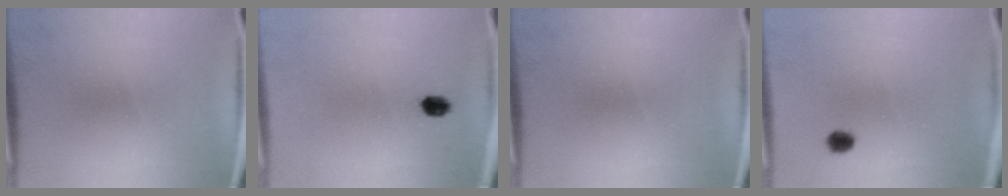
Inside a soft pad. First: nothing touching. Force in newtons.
{"total": 2.4}
{"total": 0.0}
{"total": 2.4}